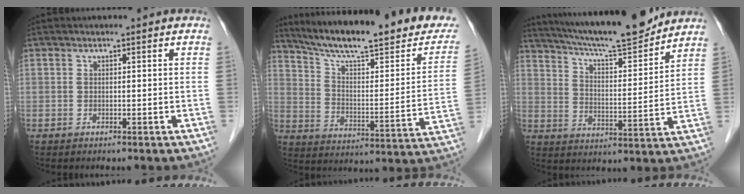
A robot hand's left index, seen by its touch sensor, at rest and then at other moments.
{"total": 25.2, "force": [20.7, 3.6, 13.9], "torque": [-0.212, -0.021, 0.287]}
{"total": 16.6, "force": [14.9, 1.2, 7.2], "torque": [-0.123, 0.001, 0.232]}